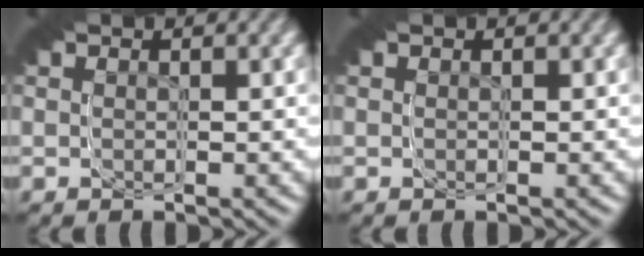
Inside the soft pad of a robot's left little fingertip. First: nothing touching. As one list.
[{"total": 0.0}]